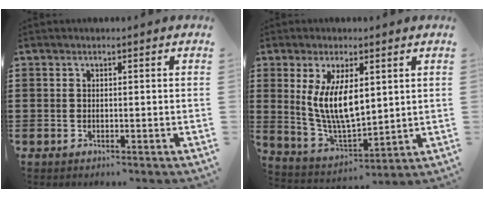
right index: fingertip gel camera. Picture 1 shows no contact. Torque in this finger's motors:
{"motor_torque": [2.14, 0.00, 1.05, 0.21]}